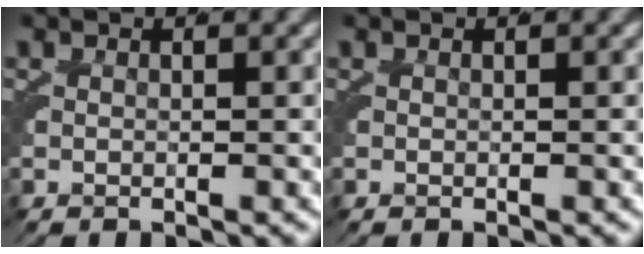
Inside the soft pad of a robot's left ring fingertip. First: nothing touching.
{"total": 0.0}